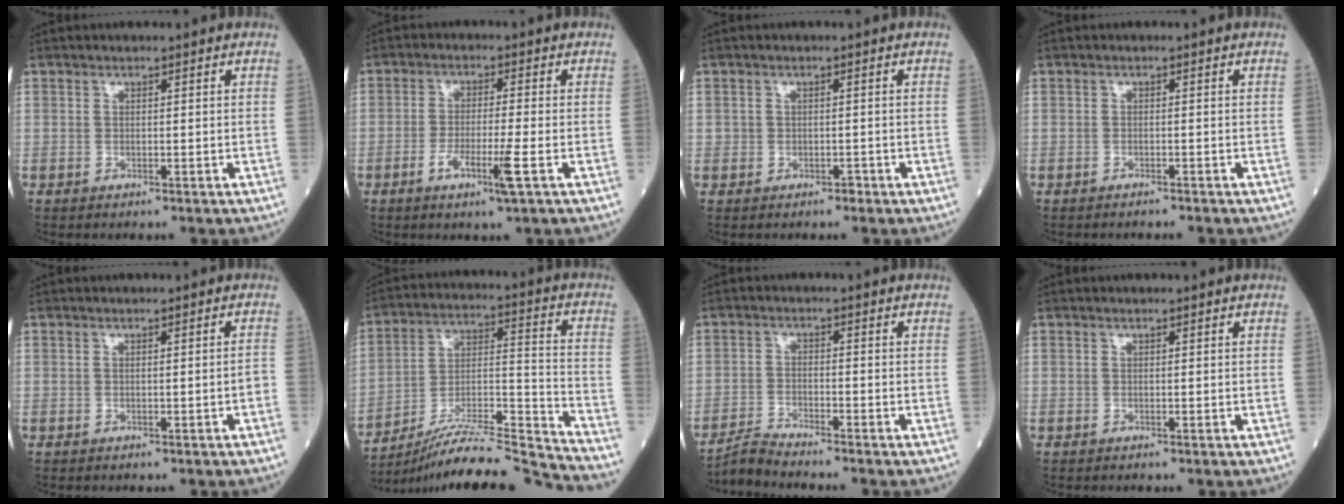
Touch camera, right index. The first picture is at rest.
{"total": 5.3, "force": [-2.1, -0.2, 4.8], "torque": [-0.089, -0.009, -0.039]}
{"total": 0.9, "force": [-0.2, 0.8, 0.3], "torque": [-0.005, 0.004, 0.001]}
{"total": 1.5, "force": [-1.4, 0.2, 0.3], "torque": [-0.008, -0.002, -0.018]}
{"total": 1.1, "force": [-0.4, 0.0, 1.0], "torque": [-0.014, 0.002, -0.002]}
{"total": 19.8, "force": [-18.9, -2.1, 5.5], "torque": [-0.100, 0.004, -0.314]}
{"total": 3.7, "force": [-3.5, -1.3, 0.1], "torque": [-0.009, -0.022, -0.070]}
{"total": 0.0}